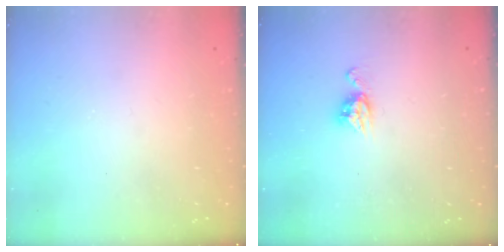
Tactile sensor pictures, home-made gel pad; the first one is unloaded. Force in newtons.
{"total": 6.0, "press": 6.0, "slide": 0.4}